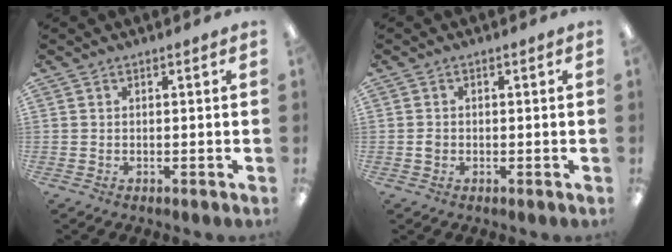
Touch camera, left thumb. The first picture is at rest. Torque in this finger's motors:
{"motor_torque": [-0.19, 0.21, 0.25, -0.10, -0.02]}